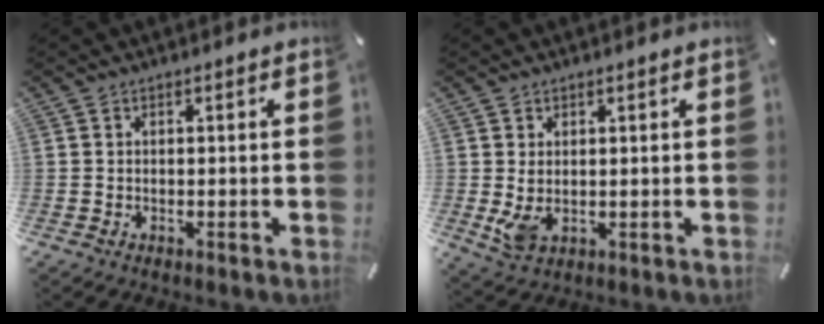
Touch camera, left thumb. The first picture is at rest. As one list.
[{"total": 4.0, "force": [0.9, 2.8, 2.8], "torque": [-0.058, -0.005, 0.016]}]